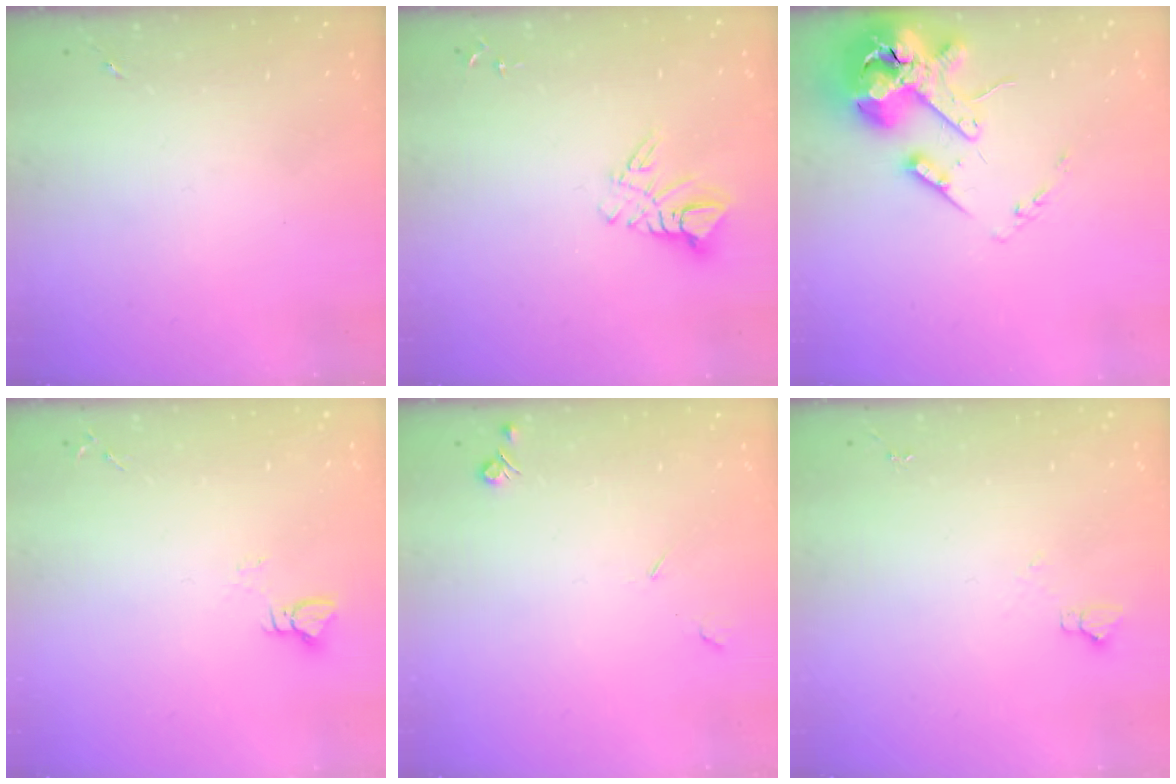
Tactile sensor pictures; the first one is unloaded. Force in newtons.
{"total": 8.9, "press": 8.8, "slide": 0.9}
{"total": 15.9, "press": 15.7, "slide": 2.5}
{"total": 3.0, "press": 3.0, "slide": 0.3}
{"total": 4.0, "press": 3.9, "slide": 0.7}
{"total": 3.5, "press": 3.5, "slide": 0.4}